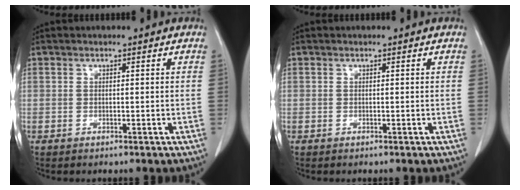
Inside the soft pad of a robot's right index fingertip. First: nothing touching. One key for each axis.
{"total": 0.0}